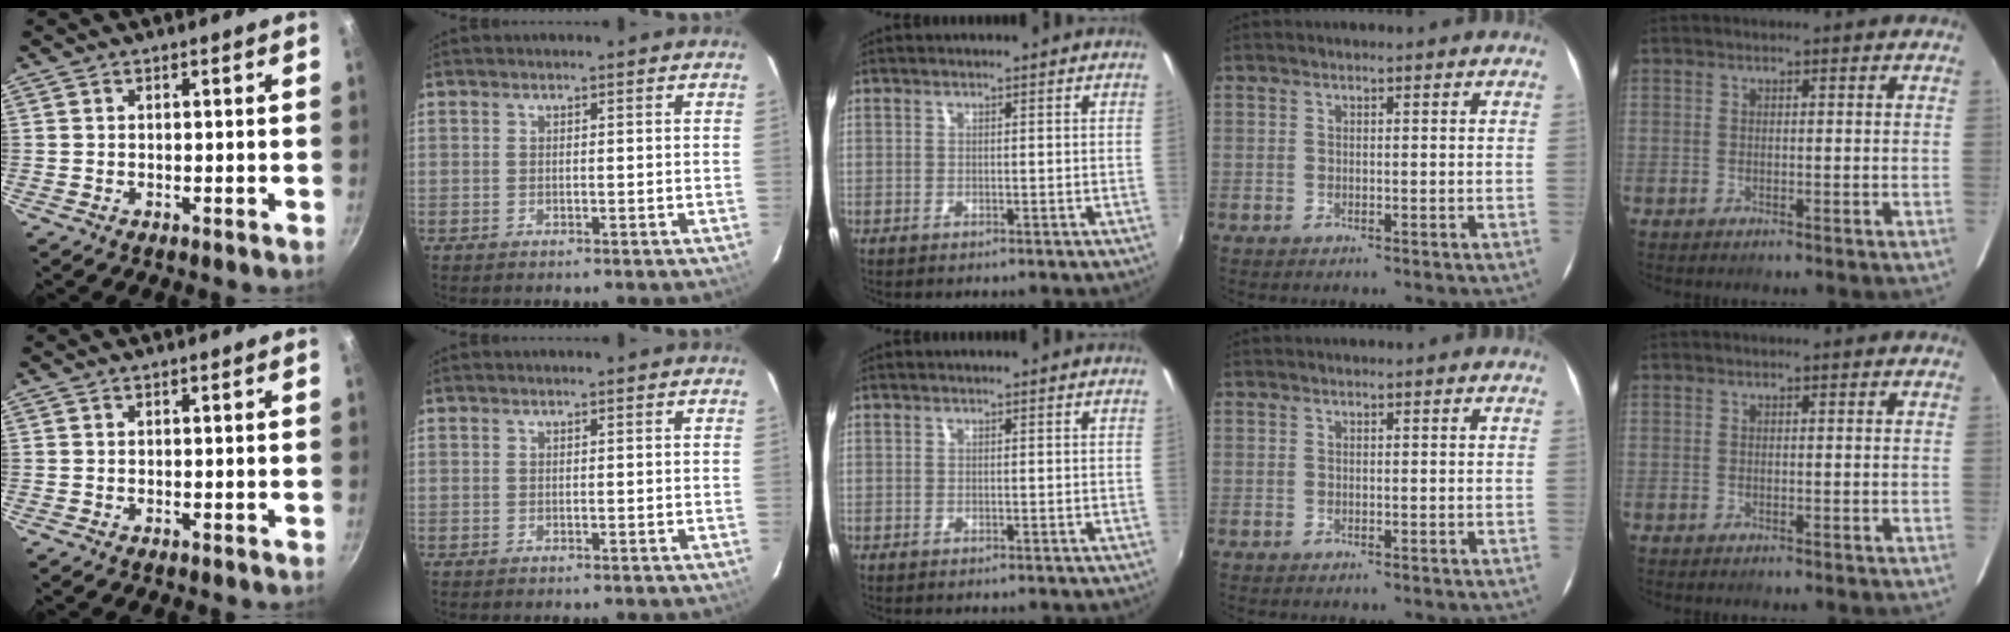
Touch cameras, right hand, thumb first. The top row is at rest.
{}